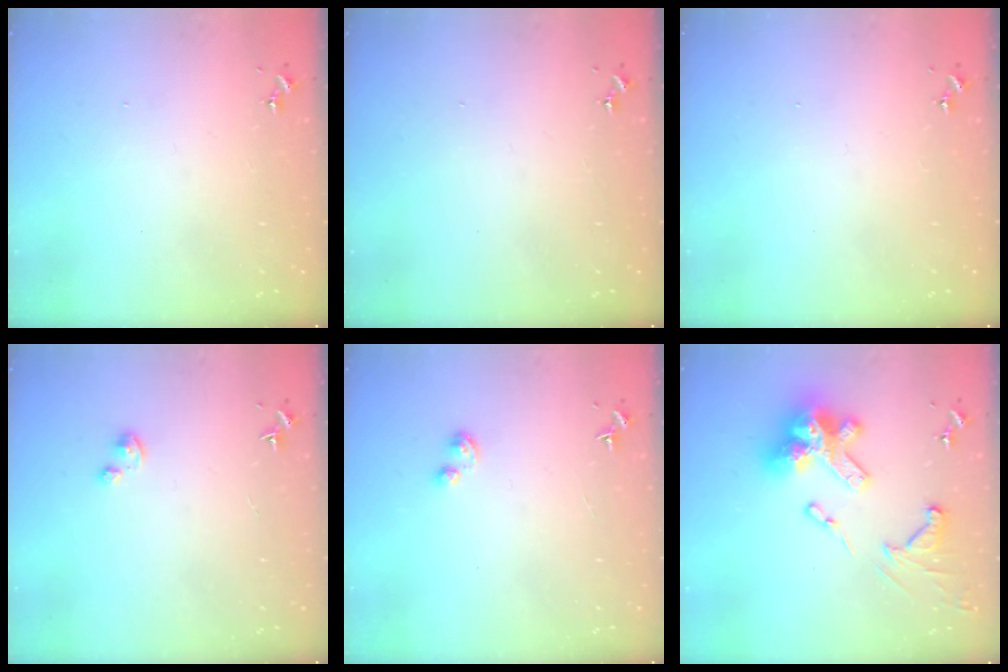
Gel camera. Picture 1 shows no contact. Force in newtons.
{"total": 0.0}
{"total": 0.0}
{"total": 2.5, "press": 2.5, "slide": 0.2}
{"total": 2.8, "press": 2.7, "slide": 0.4}
{"total": 21.8, "press": 21.8, "slide": 1.7}